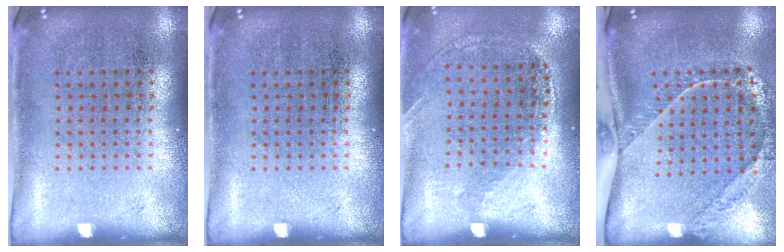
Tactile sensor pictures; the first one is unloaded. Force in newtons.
{"total": 0.0}
{"total": 1.1, "press": 0.9, "slide": 0.7}
{"total": 2.1, "press": 1.6, "slide": 1.3}